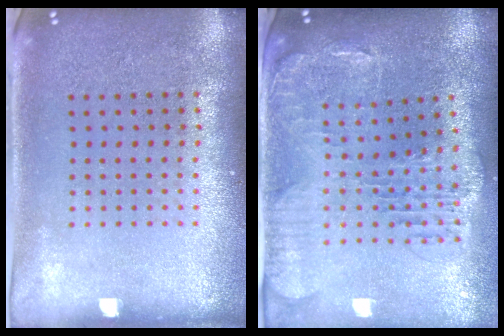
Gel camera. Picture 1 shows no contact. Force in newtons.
{"total": 1.7, "press": 1.6, "slide": 0.6}